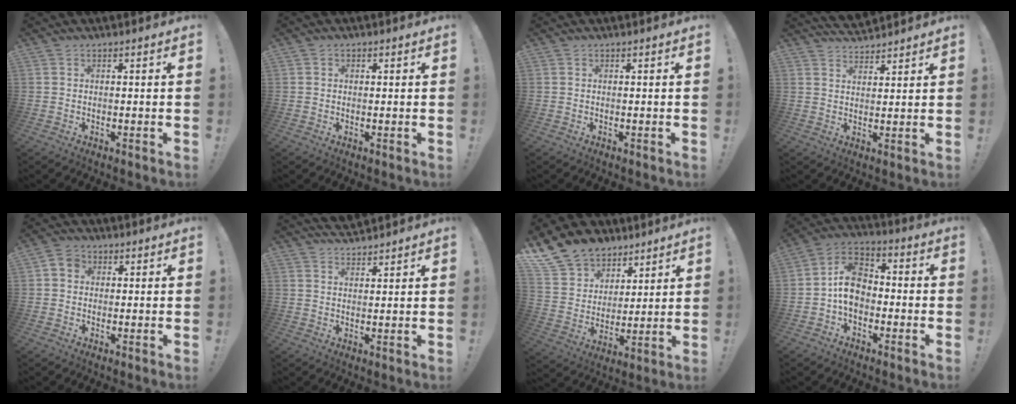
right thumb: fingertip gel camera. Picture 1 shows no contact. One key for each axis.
{"total": 0.7, "fx": 0.0, "fy": 0.7, "fz": 0.2, "tx": 0.000, "ty": 0.002, "tz": -0.001}
{"total": 0.0}
{"total": 5.4, "fx": 5.1, "fy": 1.7, "fz": 0.7, "tx": -0.005, "ty": -0.035, "tz": 0.094}
{"total": 4.4, "fx": 0.7, "fy": 3.8, "fz": 2.2, "tx": -0.030, "ty": 0.004, "tz": 0.014}
{"total": 4.0, "fx": 3.8, "fy": 1.1, "fz": 0.5, "tx": 0.000, "ty": -0.023, "tz": 0.071}
{"total": 13.8, "fx": 9.4, "fy": 9.5, "fz": 3.2, "tx": -0.059, "ty": -0.068, "tz": 0.190}
{"total": 10.7, "fx": -1.7, "fy": 7.8, "fz": 7.2, "tx": -0.122, "ty": 0.019, "tz": -0.028}